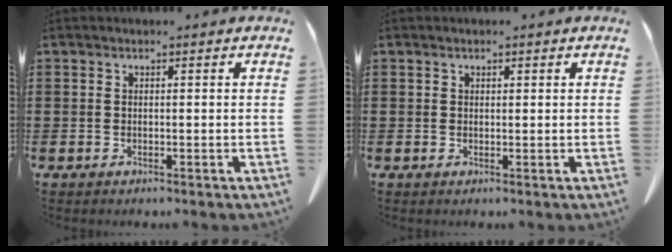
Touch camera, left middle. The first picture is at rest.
{"total": 0.5, "force": [0.4, 0.2, 0.2], "torque": [-0.007, -0.001, 0.009]}